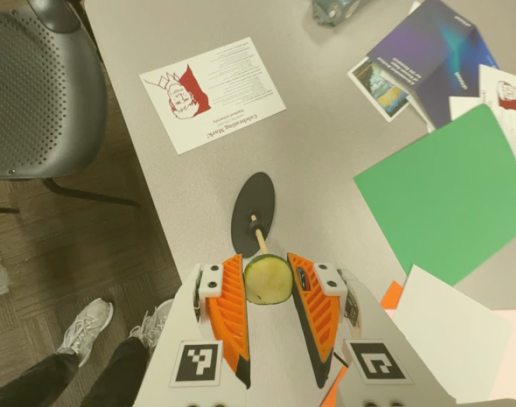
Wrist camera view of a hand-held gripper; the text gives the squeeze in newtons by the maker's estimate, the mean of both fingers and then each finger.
{"total": 8.0, "left": 8.1, "right": 7.9}